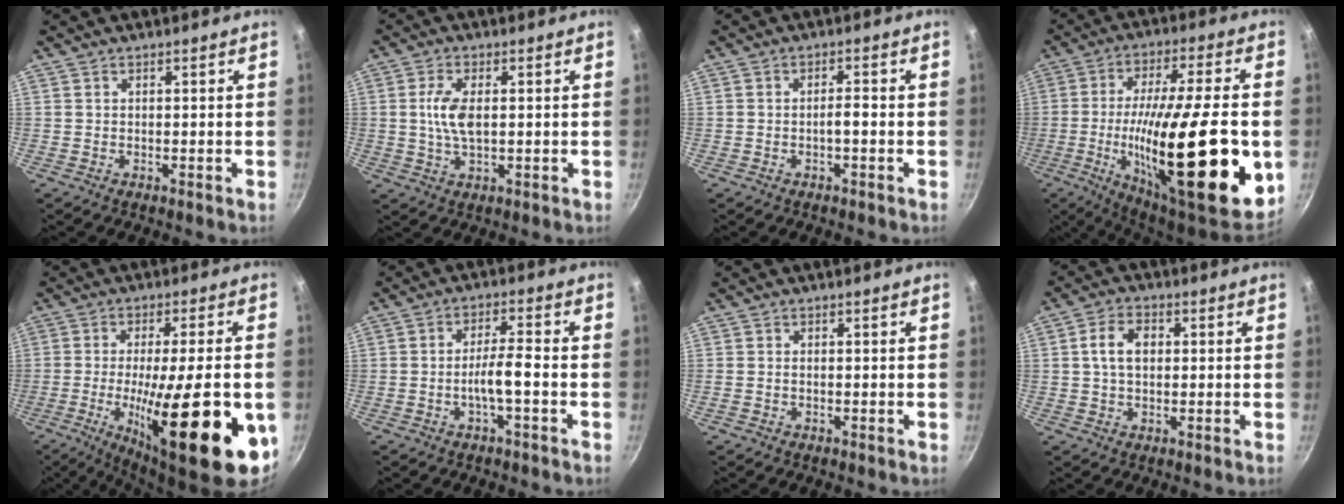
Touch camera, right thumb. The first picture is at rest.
{"total": 6.8, "force": [0.6, 3.4, 5.8], "torque": [-0.117, 0.001, 0.011]}
{"total": 2.1, "force": [-0.8, 0.5, 1.9], "torque": [-0.031, 0.014, -0.014]}
{"total": 32.8, "force": [-5.3, 8.9, 31.1], "torque": [-0.473, 0.000, -0.080]}
{"total": 24.9, "force": [-6.9, 6.3, 23.1], "torque": [-0.326, -0.008, -0.096]}
{"total": 5.3, "force": [-1.9, 0.8, 4.9], "torque": [-0.094, 0.028, -0.037]}
{"total": 0.7, "force": [-0.2, 0.5, 0.3], "torque": [-0.006, 0.002, -0.005]}
{"total": 6.0, "force": [0.7, 4.1, 4.3], "torque": [-0.067, 0.010, 0.008]}